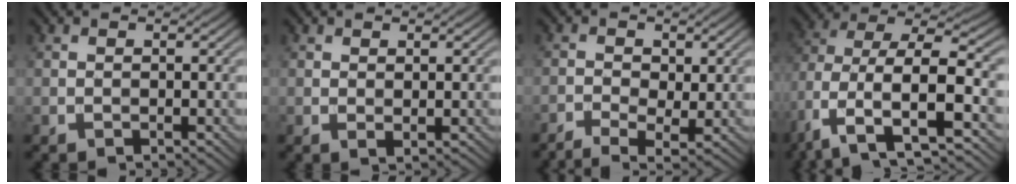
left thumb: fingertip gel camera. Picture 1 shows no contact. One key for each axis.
{"total": 1.0, "fx": 0.5, "fy": 0.3, "fz": 0.8, "tx": -0.015, "ty": -0.003, "tz": 0.011}
{"total": 3.6, "fx": -1.4, "fy": 1.6, "fz": 2.8, "tx": -0.061, "ty": -0.006, "tz": -0.030}
{"total": 12.6, "fx": -2.2, "fy": 6.9, "fz": 10.4, "tx": -0.234, "ty": -0.009, "tz": -0.045}